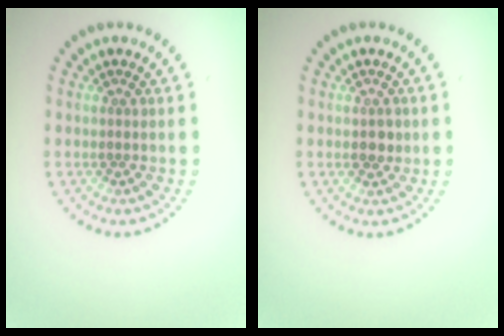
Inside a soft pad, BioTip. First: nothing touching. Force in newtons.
{"total": 1.5, "press": 1.5, "slide": 0.1}